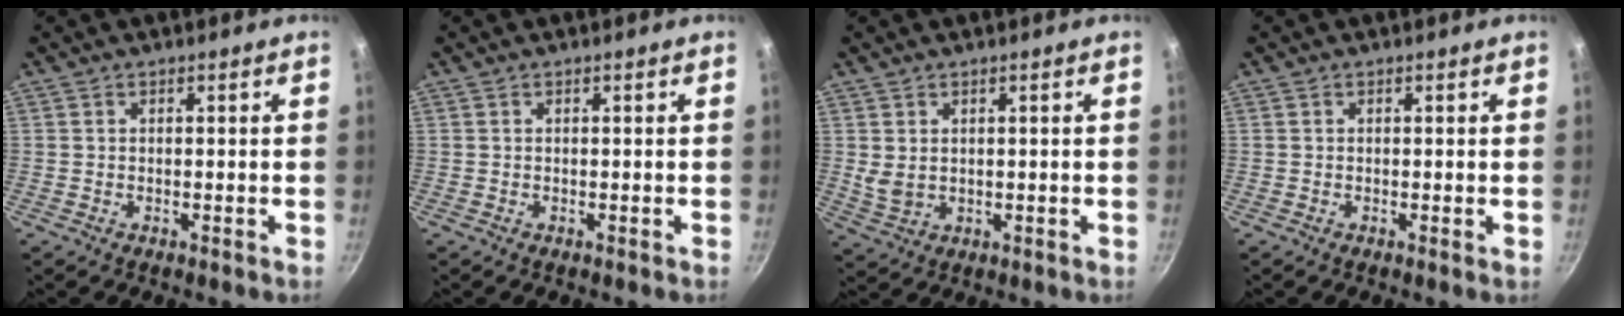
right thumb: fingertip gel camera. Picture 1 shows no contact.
{"total": 0.0}
{"total": 3.4, "force": [1.1, 2.3, 2.2], "torque": [-0.037, -0.010, 0.029]}
{"total": 0.0}